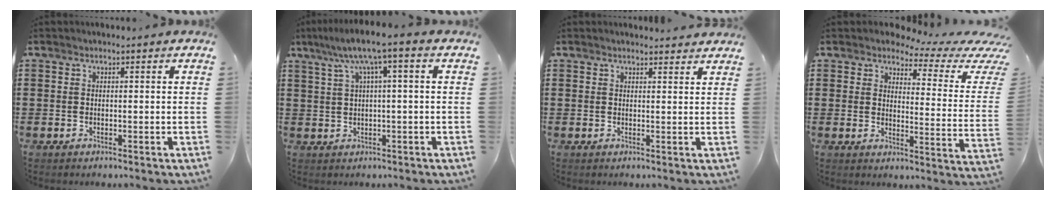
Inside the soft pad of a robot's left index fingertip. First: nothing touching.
{"total": 6.2, "force": [1.6, 0.4, 5.9], "torque": [-0.117, 0.003, 0.022]}
{"total": 1.5, "force": [1.5, 0.2, 0.2], "torque": [-0.007, 0.000, 0.030]}
{"total": 3.8, "force": [2.9, 1.2, 2.2], "torque": [-0.046, -0.021, 0.041]}